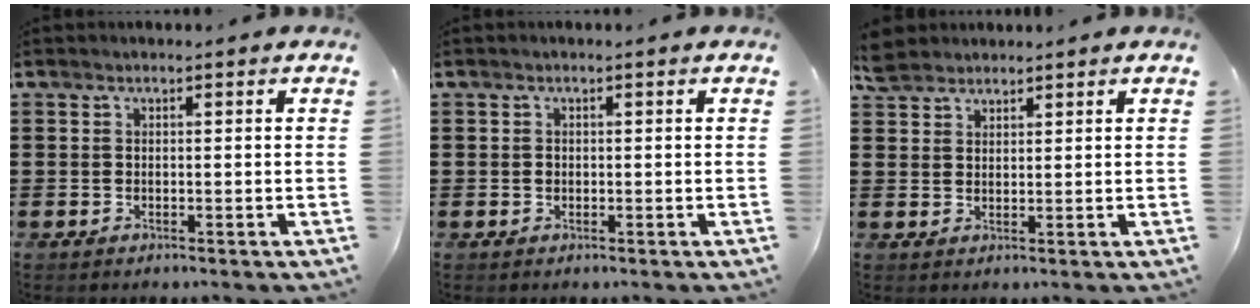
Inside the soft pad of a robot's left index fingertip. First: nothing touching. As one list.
[{"total": 0.6, "force": [0.0, 0.5, 0.3], "torque": [-0.008, 0.002, 0.000]}, {"total": 3.3, "force": [2.9, 1.4, 0.4], "torque": [-0.018, 0.003, 0.058]}]